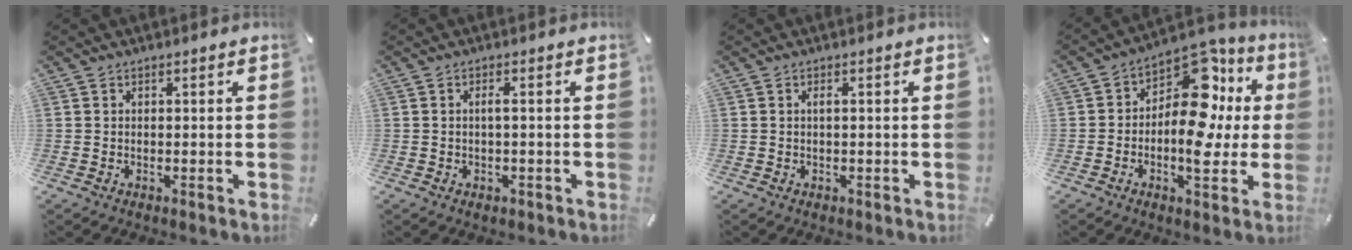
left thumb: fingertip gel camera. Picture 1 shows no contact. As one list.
[{"total": 2.0, "force": [-0.1, 0.7, 1.9], "torque": [-0.035, 0.003, -0.003]}, {"total": 1.1, "force": [0.0, 0.4, 1.1], "torque": [-0.020, 0.003, -0.001]}, {"total": 16.6, "force": [1.7, 10.2, 13.0], "torque": [-0.178, -0.021, 0.028]}]